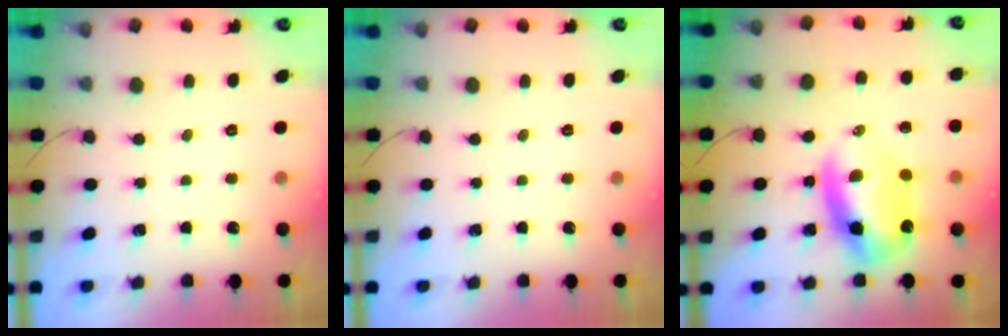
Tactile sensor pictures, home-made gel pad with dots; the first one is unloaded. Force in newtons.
{"total": 0.0}
{"total": 11.5, "press": 11.2, "slide": 2.7}